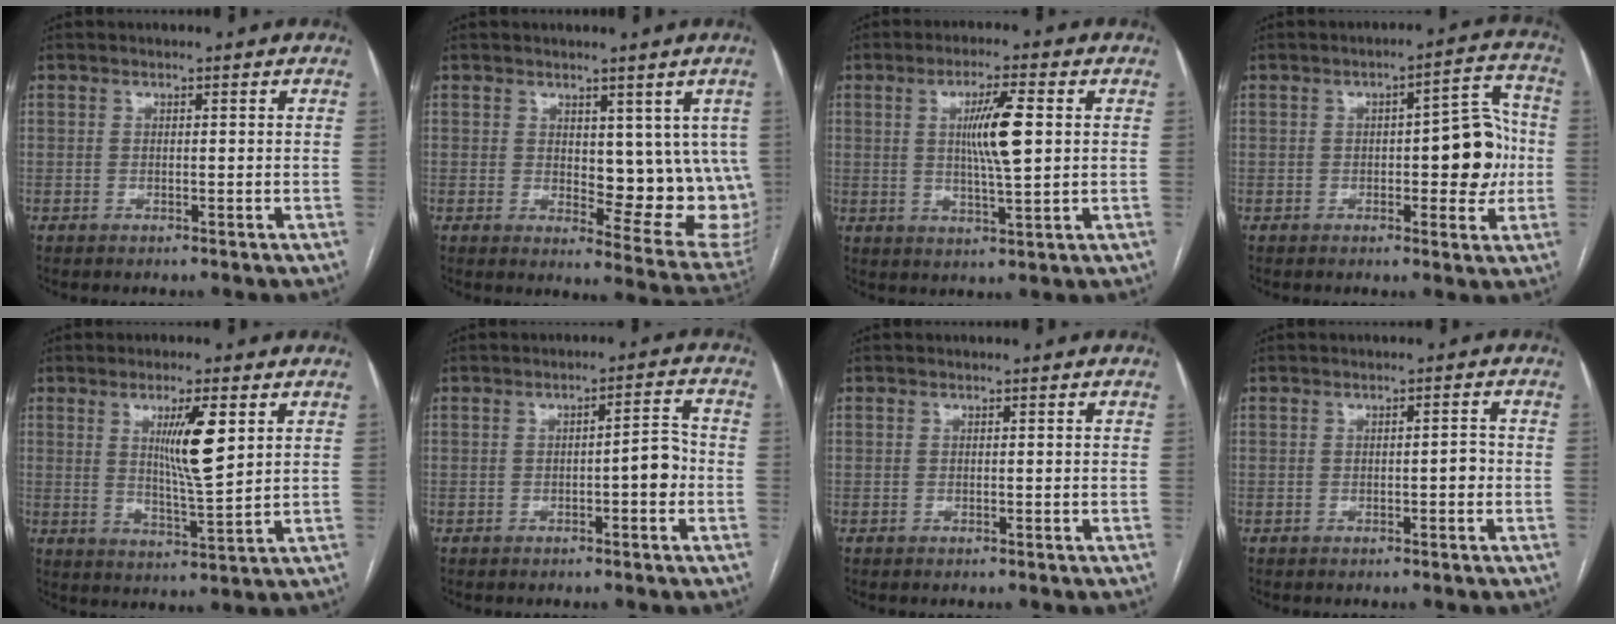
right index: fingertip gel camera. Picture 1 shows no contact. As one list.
[{"total": 10.9, "force": [1.7, 5.3, 9.3], "torque": [-0.102, -0.017, 0.031]}, {"total": 7.9, "force": [1.4, 0.6, 7.7], "torque": [-0.136, -0.002, 0.025]}, {"total": 9.8, "force": [-0.7, 3.5, 9.1], "torque": [-0.110, 0.029, -0.003]}, {"total": 8.2, "force": [2.8, 0.5, 7.7], "torque": [-0.132, -0.012, 0.049]}, {"total": 4.1, "force": [-1.1, 0.9, 3.8], "torque": [-0.049, 0.016, -0.014]}, {"total": 0.0}, {"total": 1.6, "force": [-0.4, 0.5, 1.5], "torque": [-0.017, 0.003, -0.007]}]